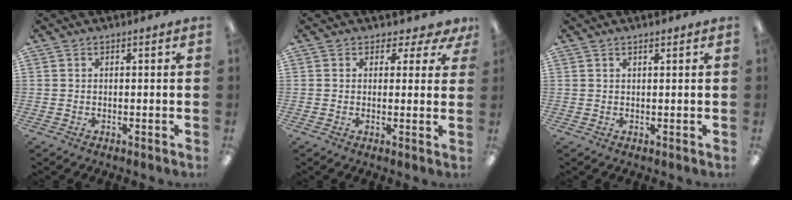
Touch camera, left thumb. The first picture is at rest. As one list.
[{"total": 3.0, "force": [1.3, 2.4, 1.2], "torque": [-0.011, -0.004, 0.023]}, {"total": 1.3, "force": [0.9, 0.2, 0.9], "torque": [-0.019, 0.002, 0.015]}]